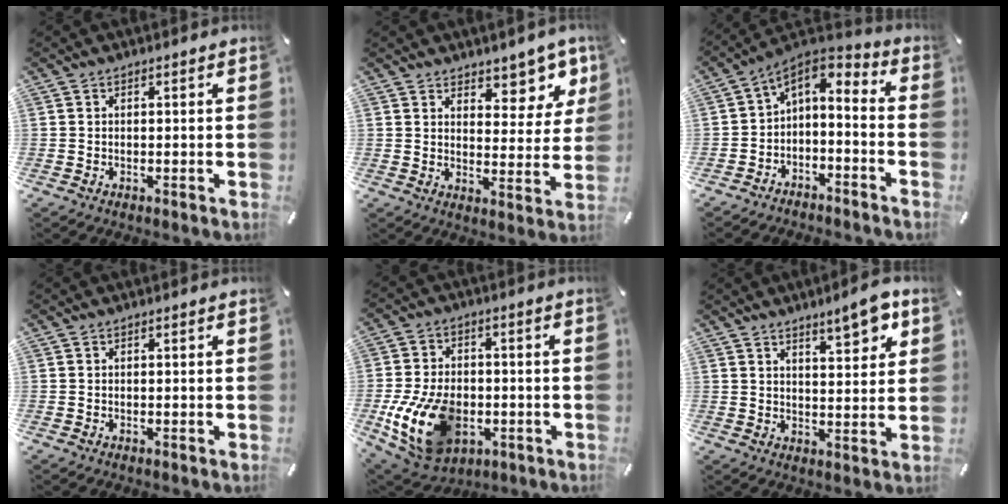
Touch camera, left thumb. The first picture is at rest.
{"total": 8.8, "force": [6.9, 4.6, 3.0], "torque": [-0.017, -0.064, 0.120]}
{"total": 5.0, "force": [-0.7, 3.5, 3.4], "torque": [-0.061, 0.006, -0.010]}
{"total": 0.0}
{"total": 17.1, "force": [-4.4, 11.6, 11.7], "torque": [-0.242, 0.011, -0.073]}
{"total": 7.4, "force": [5.6, 2.4, 4.3], "torque": [-0.050, -0.035, 0.091]}